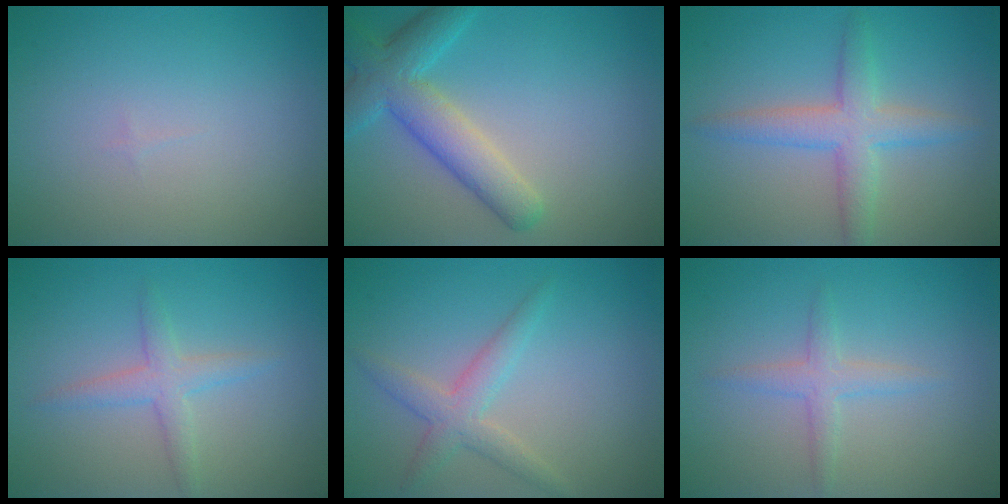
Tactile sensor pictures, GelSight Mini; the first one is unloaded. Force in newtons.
{"total": 5.6, "press": 5.6, "slide": 0.2}
{"total": 3.9, "press": 3.9, "slide": 0.1}
{"total": 2.3, "press": 2.3, "slide": 0.1}
{"total": 2.7, "press": 2.7, "slide": 0.0}
{"total": 1.7, "press": 1.7, "slide": 0.1}